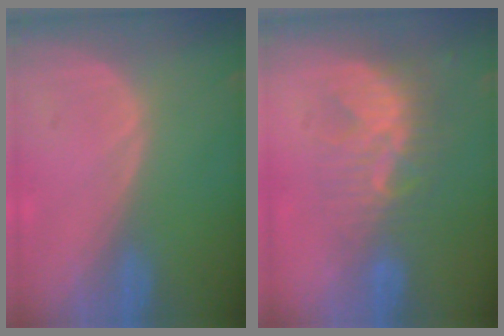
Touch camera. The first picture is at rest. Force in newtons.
{"total": 8.9, "press": 7.6, "slide": 4.6}